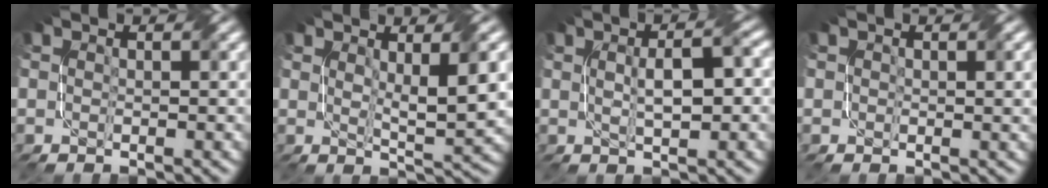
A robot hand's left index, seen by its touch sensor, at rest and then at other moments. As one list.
[{"total": 4.8, "force": [1.3, 1.0, 4.5], "torque": [-0.072, -0.008, 0.027]}, {"total": 4.5, "force": [0.6, 1.4, 4.3], "torque": [-0.062, 0.008, 0.005]}, {"total": 1.4, "force": [0.6, 0.8, 1.0], "torque": [-0.012, -0.001, 0.012]}]